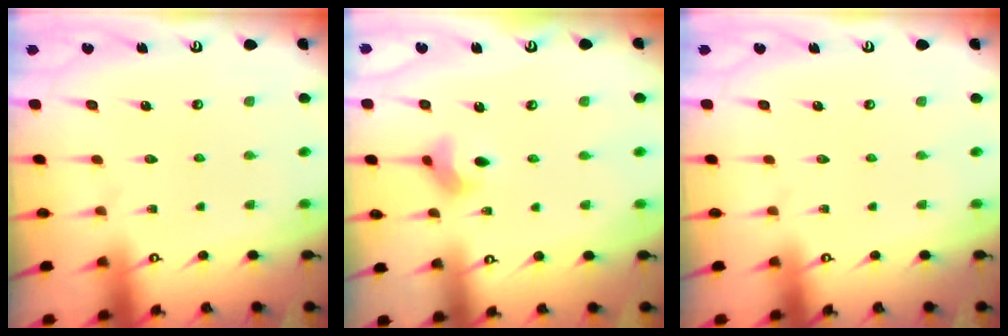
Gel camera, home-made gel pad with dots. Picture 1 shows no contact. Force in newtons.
{"total": 5.8, "press": 5.8, "slide": 0.5}
{"total": 0.0}